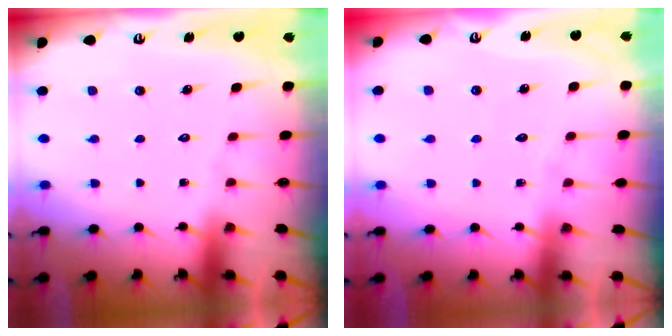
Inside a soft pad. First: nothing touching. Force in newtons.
{"total": 3.0, "press": 3.0, "slide": 0.3}